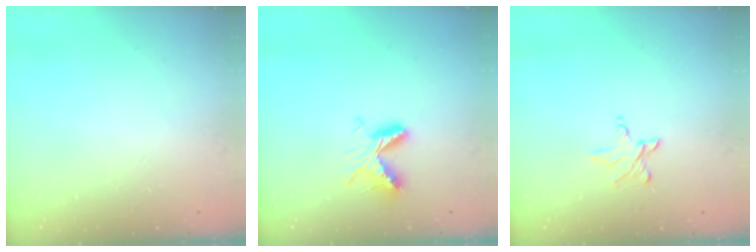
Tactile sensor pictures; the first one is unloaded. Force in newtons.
{"total": 7.2, "press": 7.2, "slide": 0.7}
{"total": 4.1, "press": 4.1, "slide": 0.5}